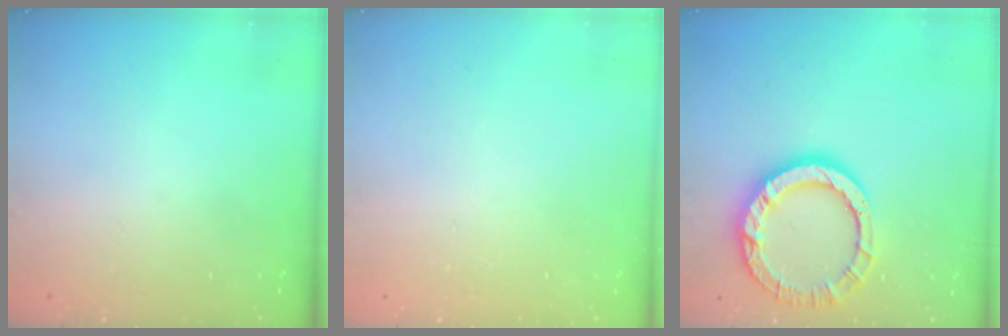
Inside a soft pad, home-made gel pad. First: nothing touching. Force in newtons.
{"total": 2.4, "press": 2.4, "slide": 0.2}
{"total": 13.3, "press": 13.2, "slide": 1.4}